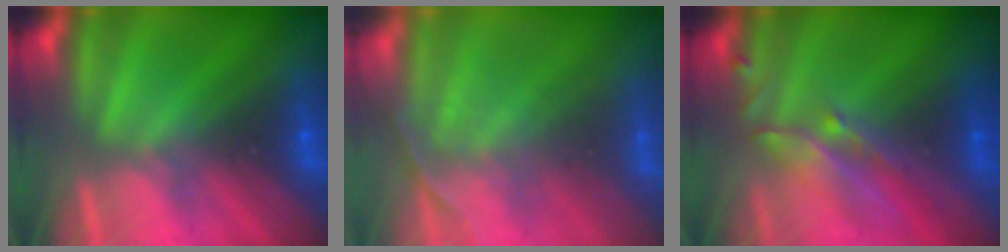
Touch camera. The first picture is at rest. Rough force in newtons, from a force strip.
{"total": 1.8}
{"total": 2.8}